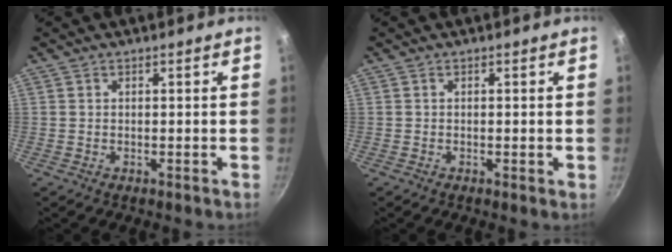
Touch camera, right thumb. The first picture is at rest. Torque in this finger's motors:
{"motor_torque": [-0.39, -0.08, -0.10, -0.04, 0.04]}